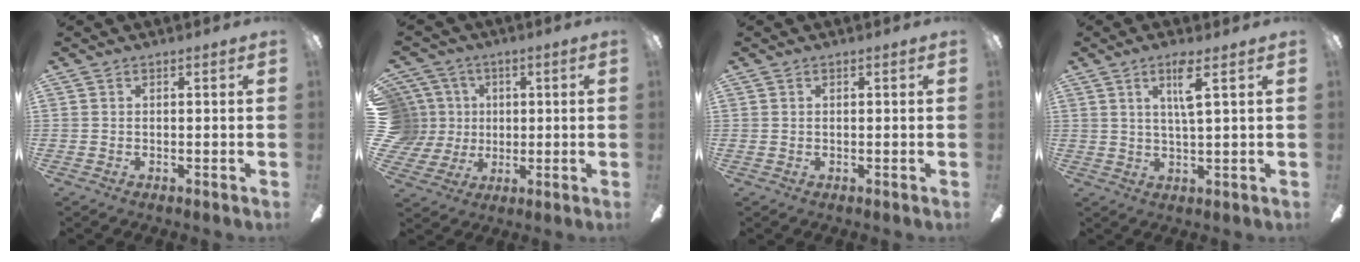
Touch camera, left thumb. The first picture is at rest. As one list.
[{"total": 10.8, "force": [1.7, 10.3, 2.6], "torque": [-0.084, 0.006, 0.041]}, {"total": 0.0}, {"total": 6.2, "force": [3.1, 1.0, 5.3], "torque": [-0.096, -0.003, 0.046]}]